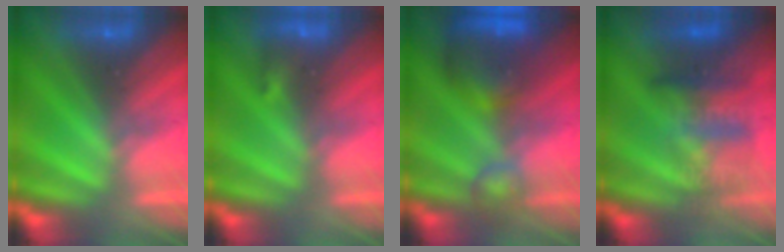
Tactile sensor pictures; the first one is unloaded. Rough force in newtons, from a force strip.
{"total": 2.8}
{"total": 5.6}
{"total": 3.8}